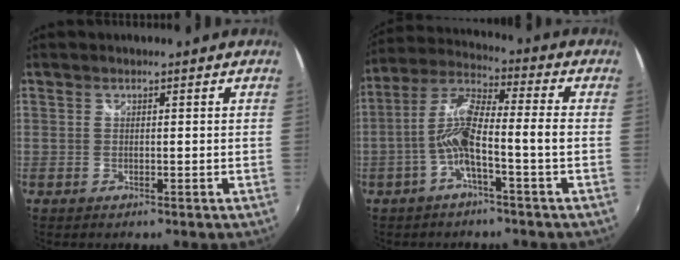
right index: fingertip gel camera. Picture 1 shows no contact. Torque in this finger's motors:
{"motor_torque": [1.39, -0.75, 0.39, 0.21]}